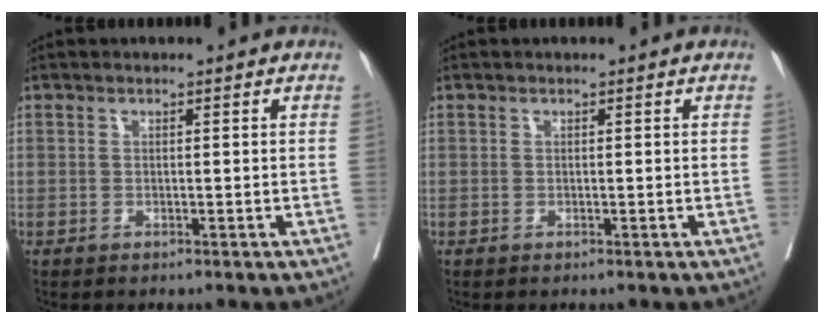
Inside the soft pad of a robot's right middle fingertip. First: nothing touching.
{"total": 0.0}